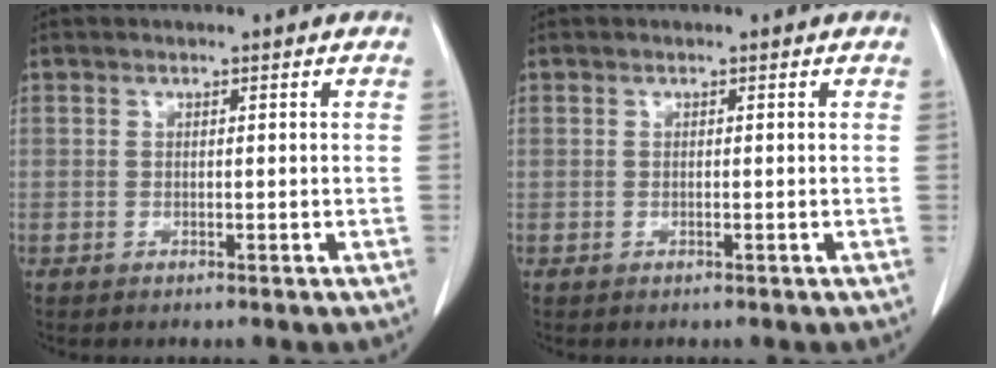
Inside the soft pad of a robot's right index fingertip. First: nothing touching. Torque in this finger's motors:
{"motor_torque": [0.05, -0.02, 0.07, 0.01]}